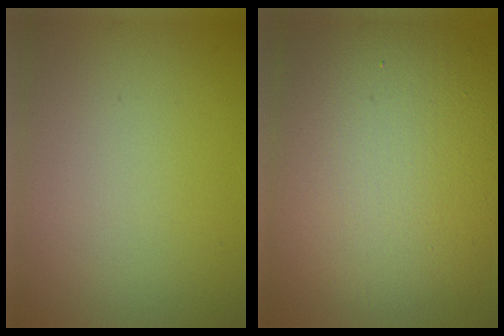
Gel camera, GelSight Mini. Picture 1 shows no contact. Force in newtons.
{"total": 14.6, "press": 14.5, "slide": 0.9}